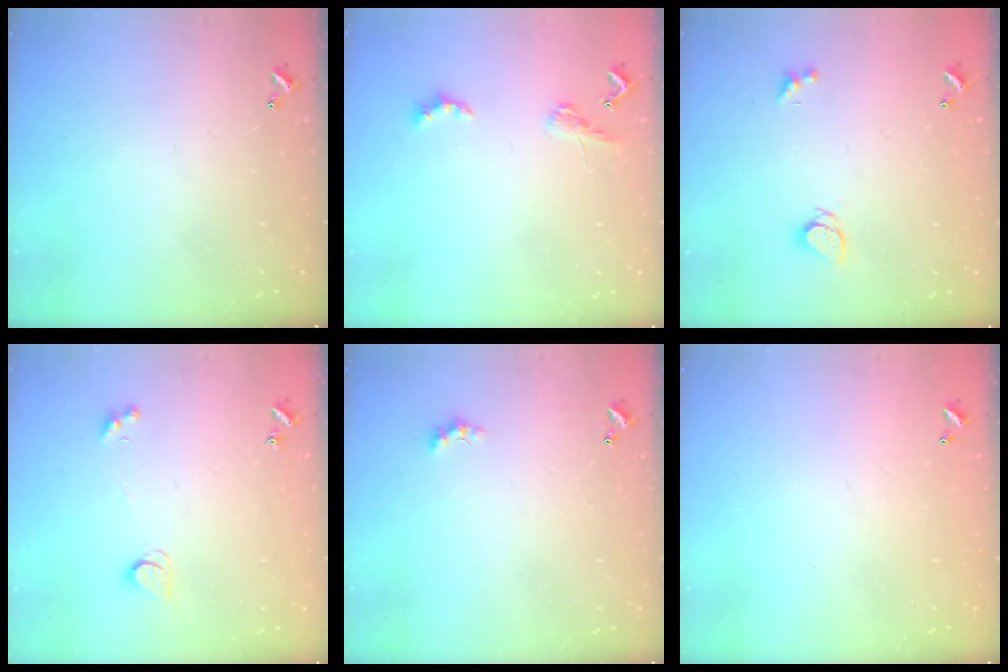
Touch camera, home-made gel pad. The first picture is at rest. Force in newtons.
{"total": 1.9, "press": 1.8, "slide": 0.5}
{"total": 1.9, "press": 1.8, "slide": 0.3}
{"total": 2.5, "press": 2.5, "slide": 0.5}
{"total": 0.8, "press": 0.6, "slide": 0.6}
{"total": 2.9, "press": 2.9, "slide": 0.1}